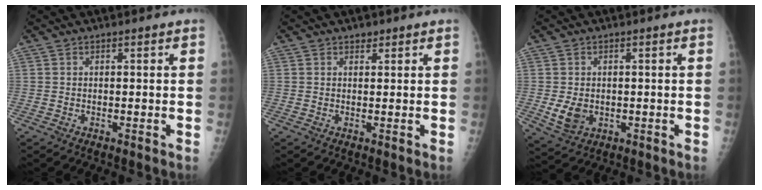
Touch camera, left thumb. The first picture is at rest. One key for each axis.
{"total": 1.1, "fx": 0.8, "fy": 0.7, "fz": 0.3, "tx": 0.003, "ty": -0.005, "tz": 0.011}
{"total": 5.4, "fx": -0.6, "fy": 4.2, "fz": 3.4, "tx": -0.049, "ty": -0.007, "tz": 0.000}